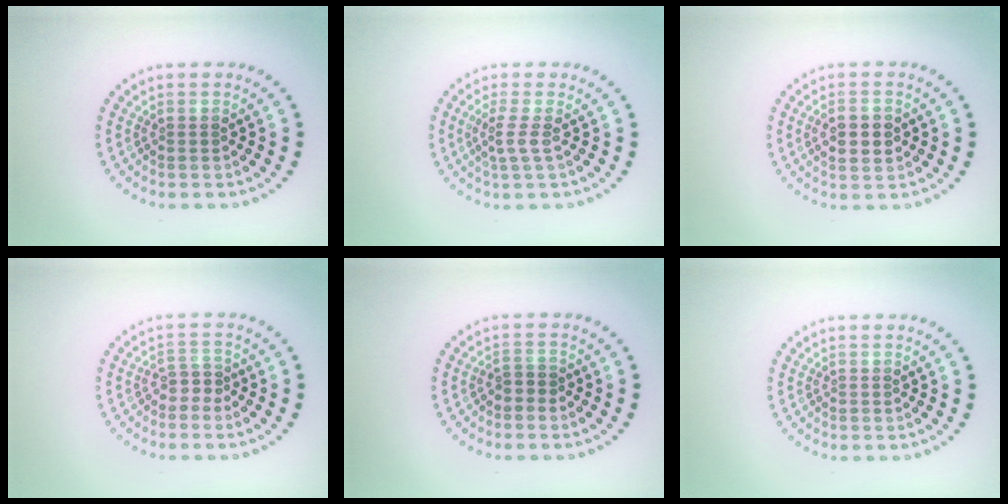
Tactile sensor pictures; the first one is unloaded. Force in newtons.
{"total": 1.7, "press": 1.3, "slide": 1.1}
{"total": 3.0, "press": 3.0, "slide": 0.1}
{"total": 1.6, "press": 1.2, "slide": 1.0}
{"total": 1.3, "press": 1.1, "slide": 0.6}
{"total": 0.0}